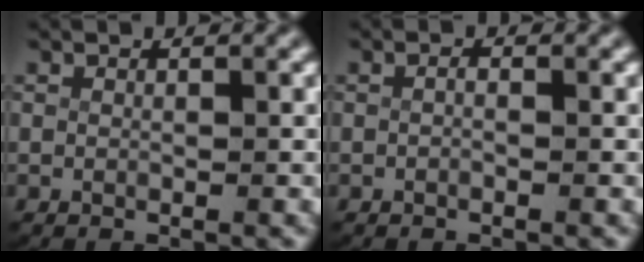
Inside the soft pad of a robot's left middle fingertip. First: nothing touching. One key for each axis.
{"total": 0.5, "fx": -0.3, "fy": 0.1, "fz": 0.4, "tx": -0.013, "ty": -0.004, "tz": -0.002}